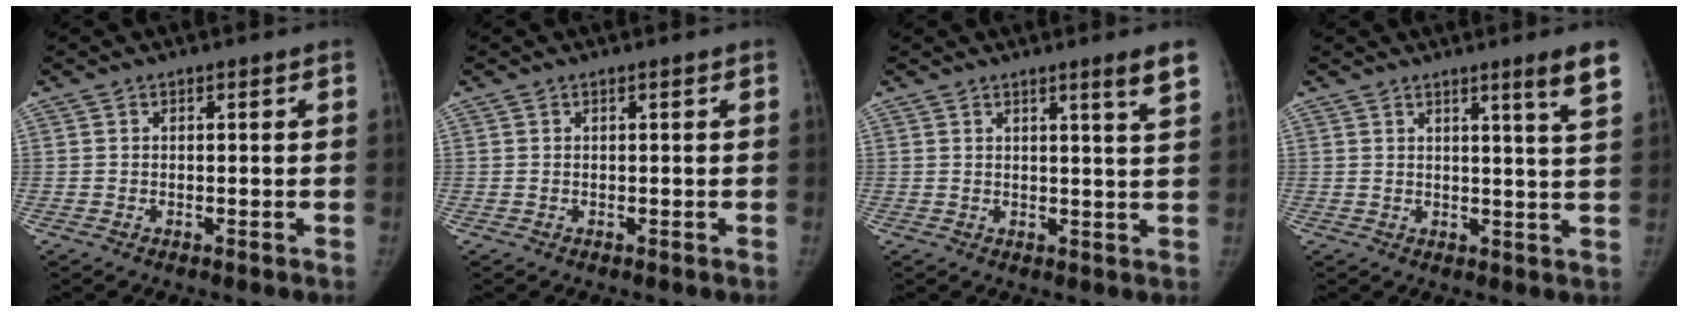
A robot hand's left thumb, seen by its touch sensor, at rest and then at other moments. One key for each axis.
{"total": 0.0}
{"total": 4.2, "fx": 2.6, "fy": -0.5, "fz": 3.2, "tx": -0.045, "ty": -0.022, "tz": 0.038}
{"total": 5.9, "fx": 3.7, "fy": -0.5, "fz": 4.6, "tx": -0.061, "ty": -0.030, "tz": 0.050}